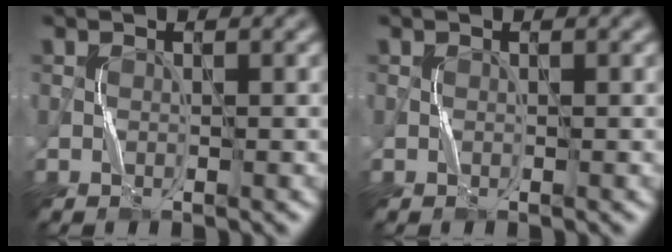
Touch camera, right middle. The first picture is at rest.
{"total": 0.0}